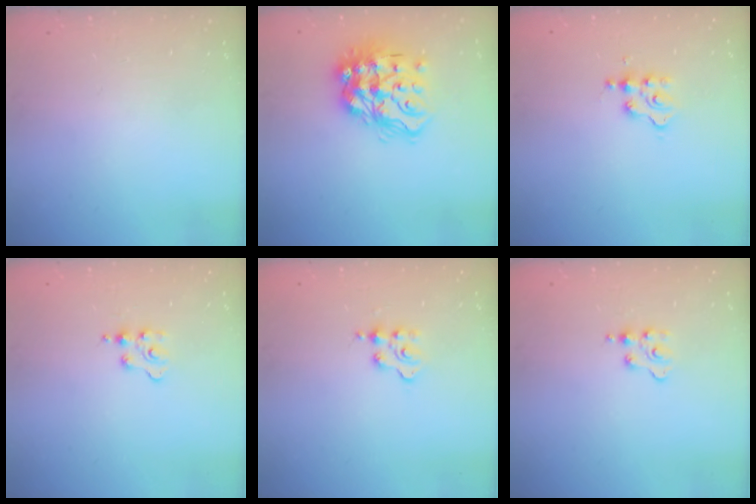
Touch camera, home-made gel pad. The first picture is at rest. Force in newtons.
{"total": 16.7, "press": 16.6, "slide": 1.6}
{"total": 2.9, "press": 2.8, "slide": 0.3}
{"total": 2.5, "press": 2.5, "slide": 0.4}
{"total": 2.3, "press": 2.3, "slide": 0.3}
{"total": 2.3, "press": 2.3, "slide": 0.3}